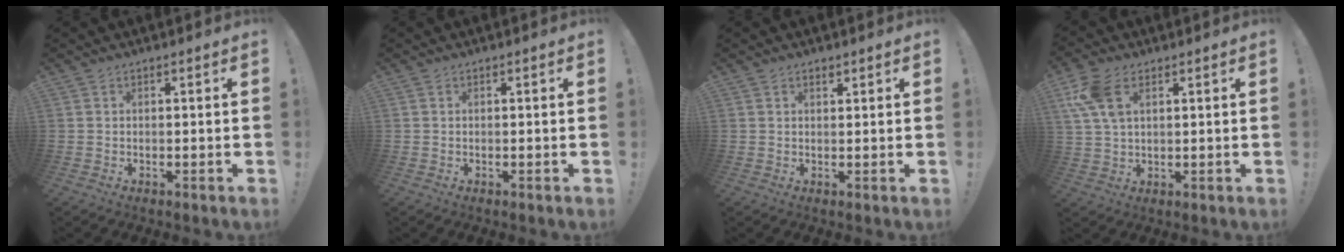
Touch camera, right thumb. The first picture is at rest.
{"total": 0.0}
{"total": 1.2, "force": [0.9, 0.6, 0.5], "torque": [-0.007, -0.002, 0.018]}
{"total": 9.9, "force": [4.1, 5.2, 7.3], "torque": [-0.144, -0.010, 0.077]}